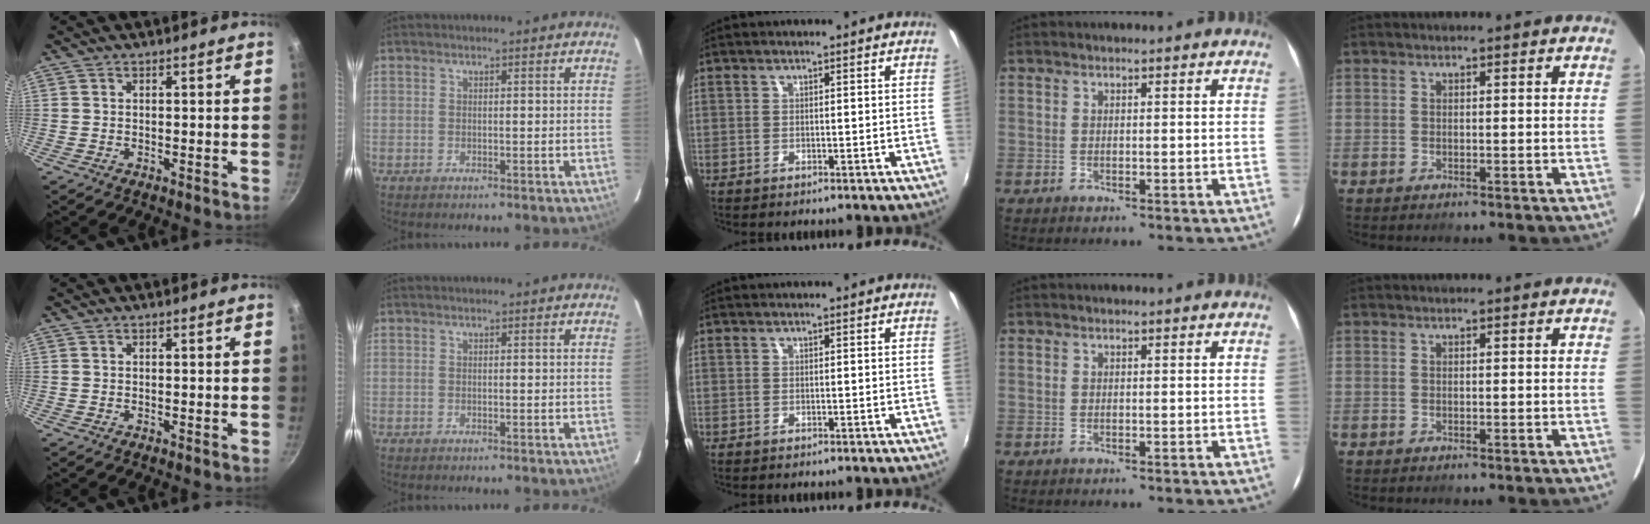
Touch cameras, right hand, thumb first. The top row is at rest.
{}